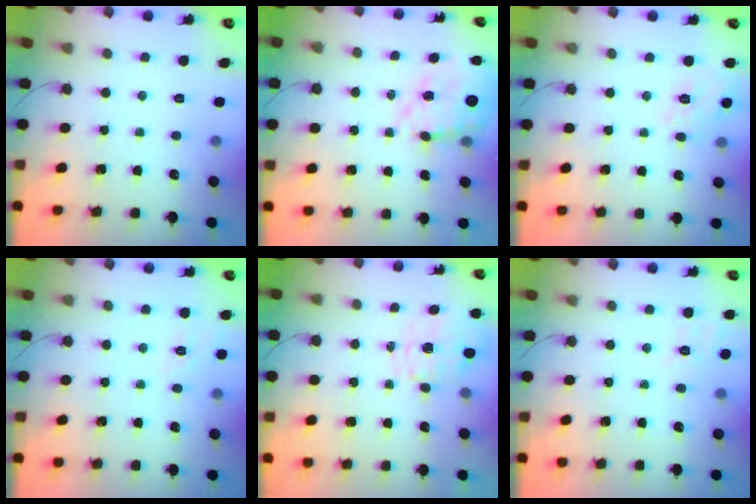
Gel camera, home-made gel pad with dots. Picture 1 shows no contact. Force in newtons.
{"total": 15.0, "press": 14.5, "slide": 3.8}
{"total": 11.6, "press": 11.6, "slide": 1.0}
{"total": 1.6, "press": 0.4, "slide": 1.5}
{"total": 7.0, "press": 7.0, "slide": 0.6}
{"total": 9.1, "press": 8.9, "slide": 1.9}